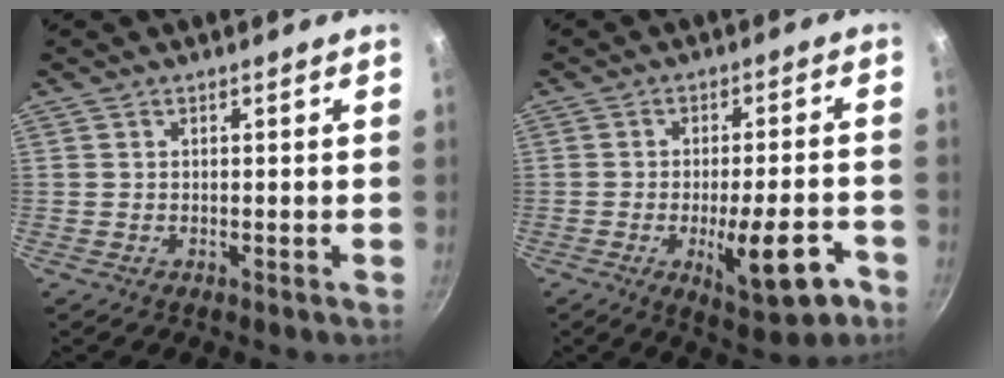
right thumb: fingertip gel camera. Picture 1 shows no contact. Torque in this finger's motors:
{"motor_torque": [1.37, 1.36, 0.53, -0.59, 0.30]}